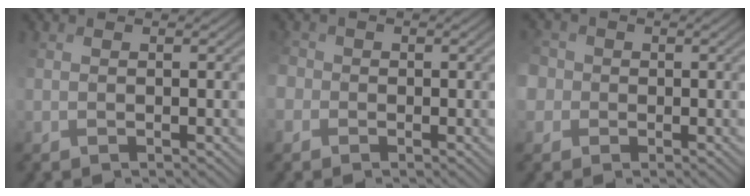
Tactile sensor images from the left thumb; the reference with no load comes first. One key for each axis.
{"total": 2.7, "fx": -1.0, "fy": 2.4, "fz": 0.6, "tx": -0.024, "ty": 0.006, "tz": -0.024}
{"total": 4.8, "fx": -0.8, "fy": 4.5, "fz": 1.4, "tx": -0.061, "ty": 0.010, "tz": -0.032}